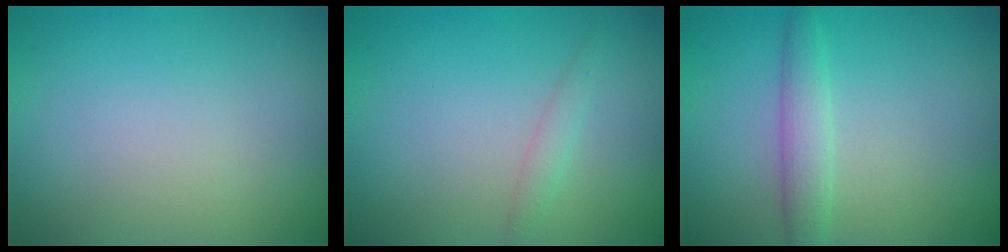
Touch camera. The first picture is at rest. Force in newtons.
{"total": 1.0, "press": 1.0, "slide": 0.0}
{"total": 2.2, "press": 2.2, "slide": 0.0}